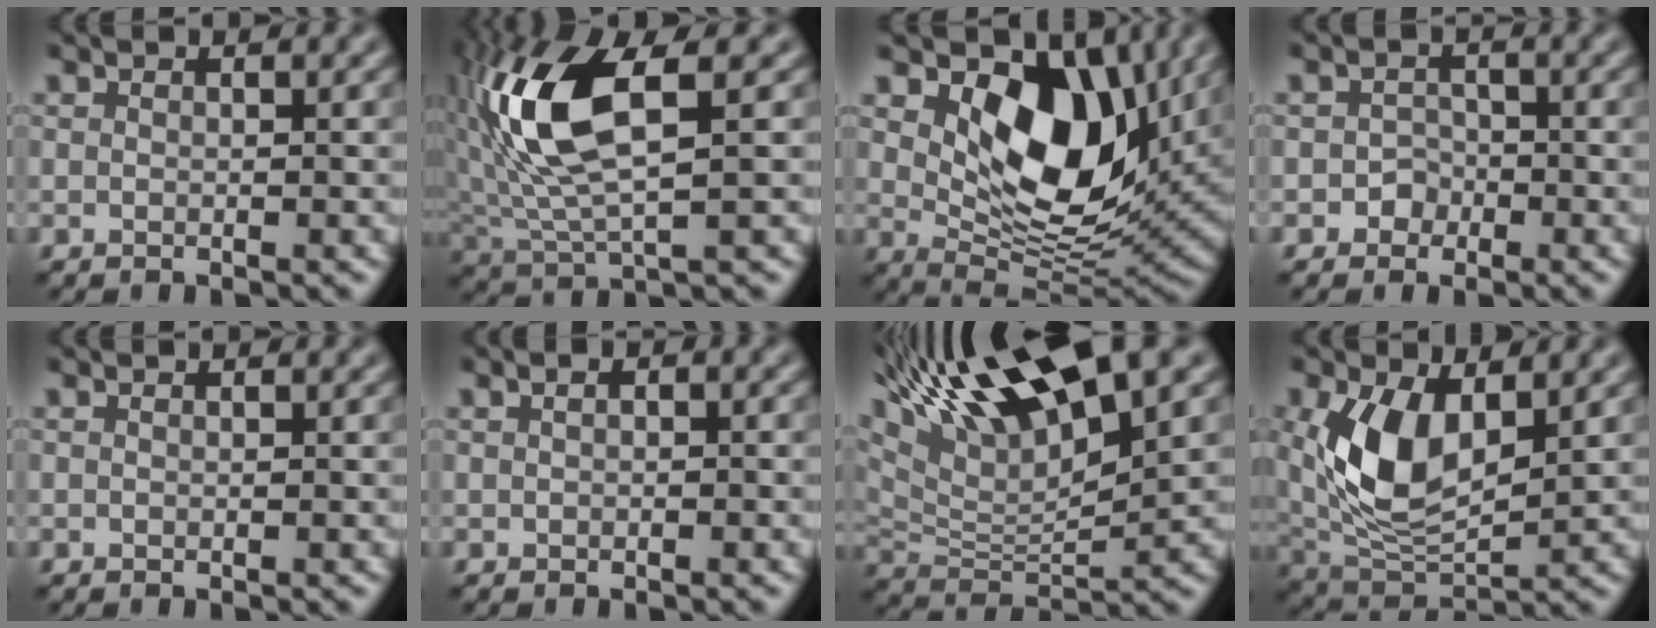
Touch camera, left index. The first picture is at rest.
{"total": 9.5, "force": [2.3, 3.7, 8.5], "torque": [-0.188, 0.012, 0.043]}
{"total": 10.0, "force": [3.4, 5.9, 7.3], "torque": [-0.116, -0.017, 0.053]}
{"total": 1.5, "force": [-0.7, 1.2, 0.3], "torque": [0.005, 0.005, -0.013]}
{"total": 0.0}
{"total": 0.9, "force": [0.1, 0.5, 0.7], "torque": [-0.011, 0.002, 0.000]}
{"total": 14.5, "force": [8.9, 4.4, 10.5], "torque": [-0.197, 0.023, 0.155]}
{"total": 8.3, "force": [1.8, 4.4, 6.8], "torque": [-0.151, -0.005, 0.036]}